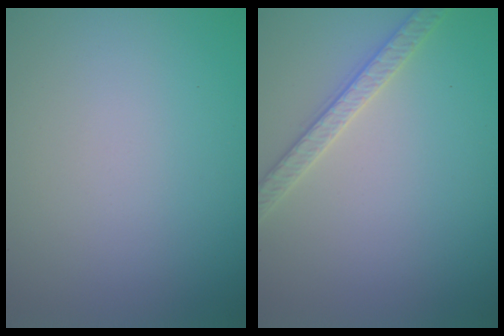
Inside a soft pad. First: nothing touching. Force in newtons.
{"total": 2.6, "press": 2.5, "slide": 0.5}